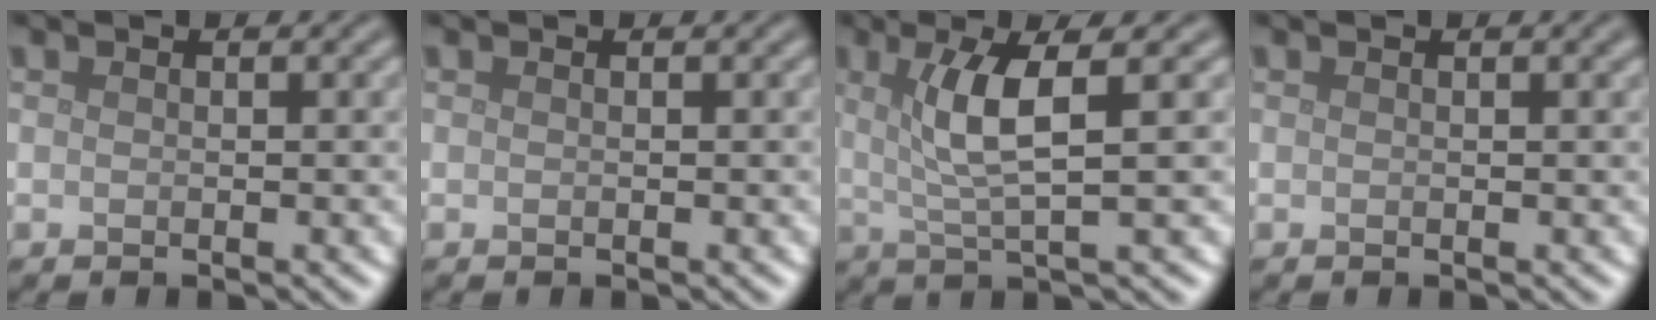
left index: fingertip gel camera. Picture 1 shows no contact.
{"total": 0.0}
{"total": 4.7, "force": [1.2, 0.9, 4.5], "torque": [-0.085, 0.002, 0.026]}
{"total": 0.5, "force": [0.3, 0.0, 0.4], "torque": [-0.005, 0.004, 0.003]}